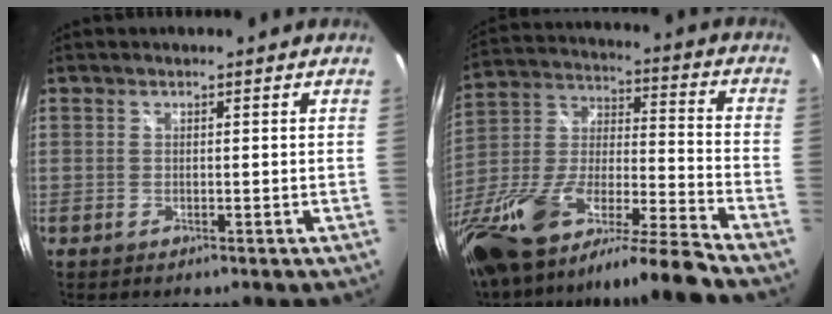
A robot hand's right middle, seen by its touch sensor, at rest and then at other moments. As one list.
[{"total": 24.3, "force": [-18.1, 1.8, 16.1], "torque": [-0.286, -0.047, -0.324]}]